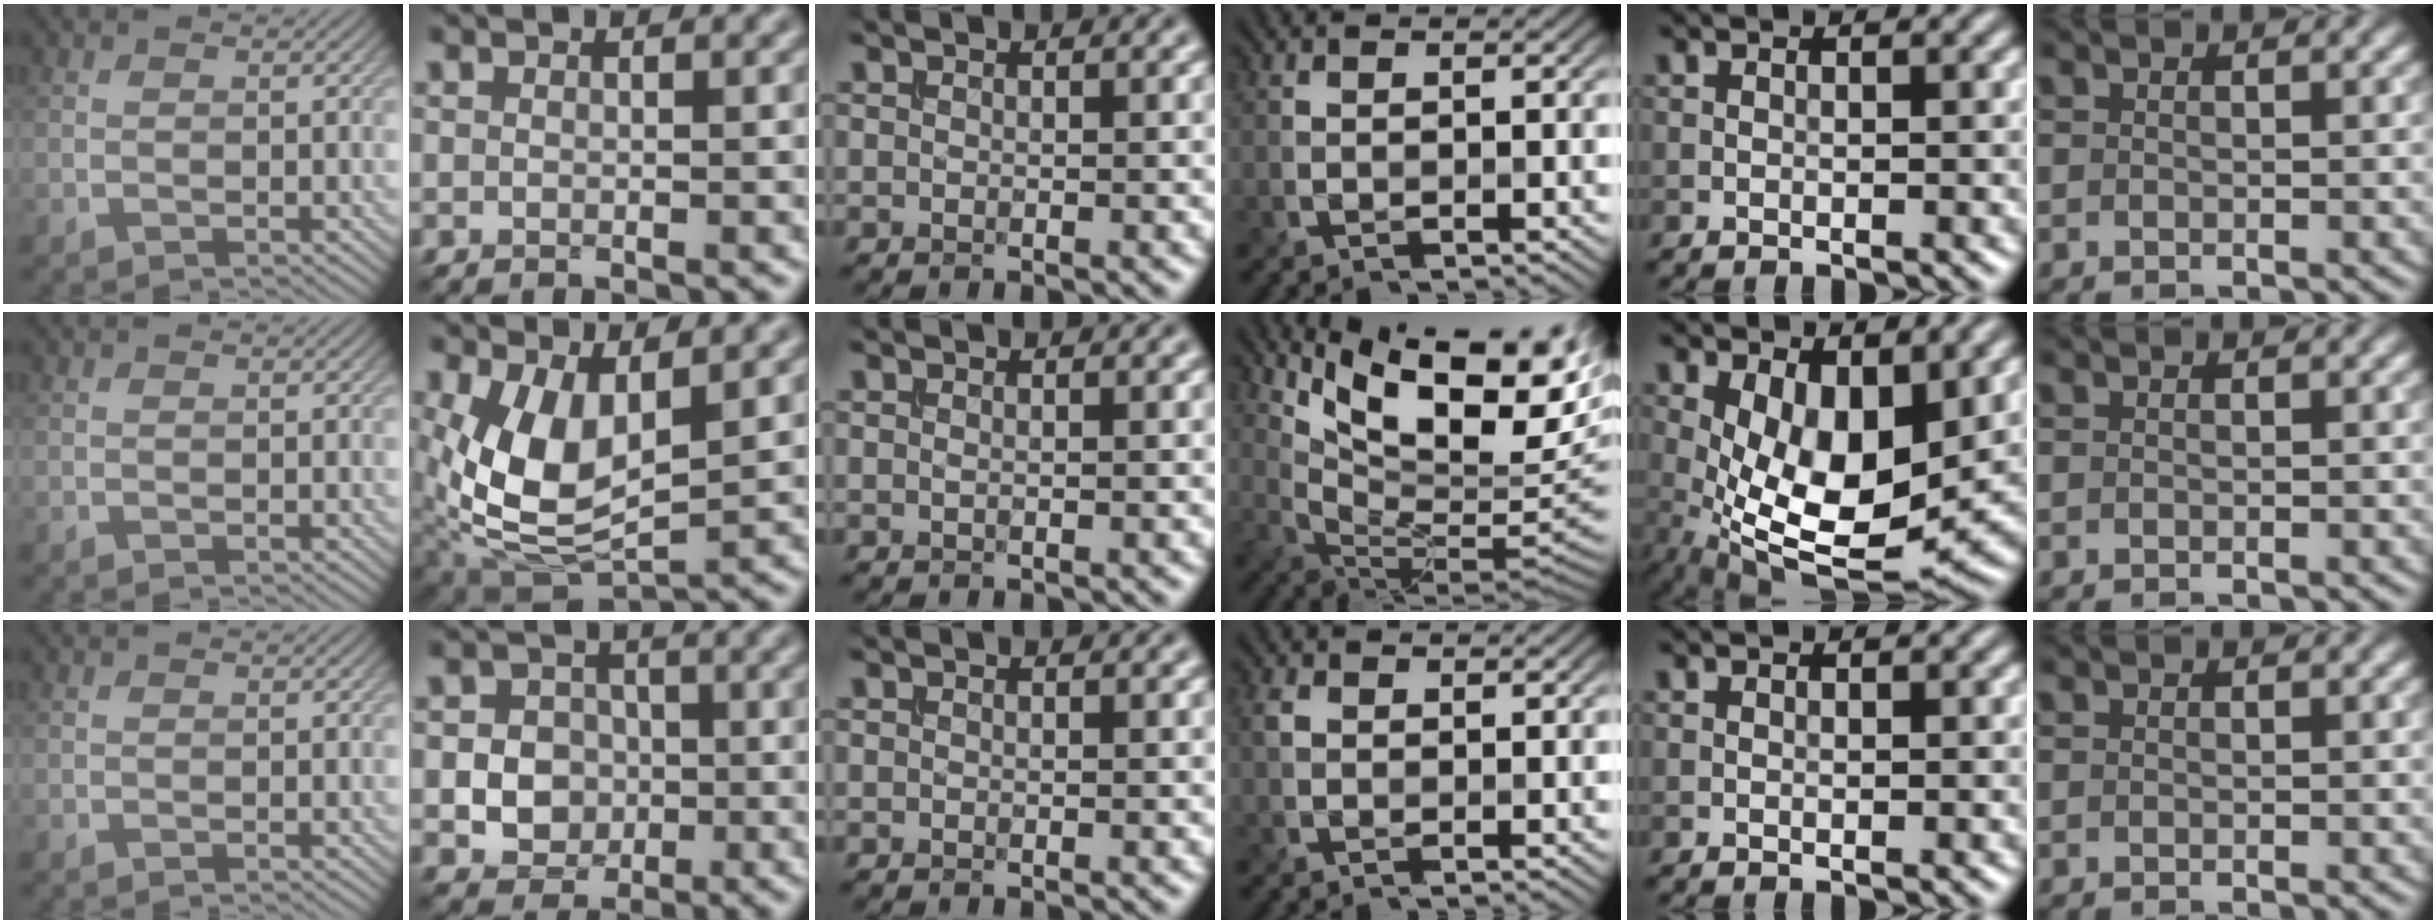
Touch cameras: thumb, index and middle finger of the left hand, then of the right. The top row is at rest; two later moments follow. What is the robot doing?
{"motion": "insert", "object": "drawer"}